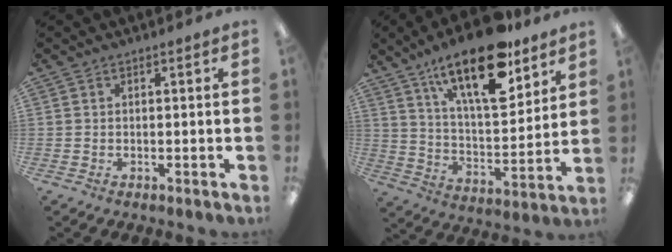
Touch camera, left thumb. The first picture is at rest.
{"total": 20.9, "force": [14.0, 7.7, 13.5], "torque": [-0.215, -0.081, 0.232]}